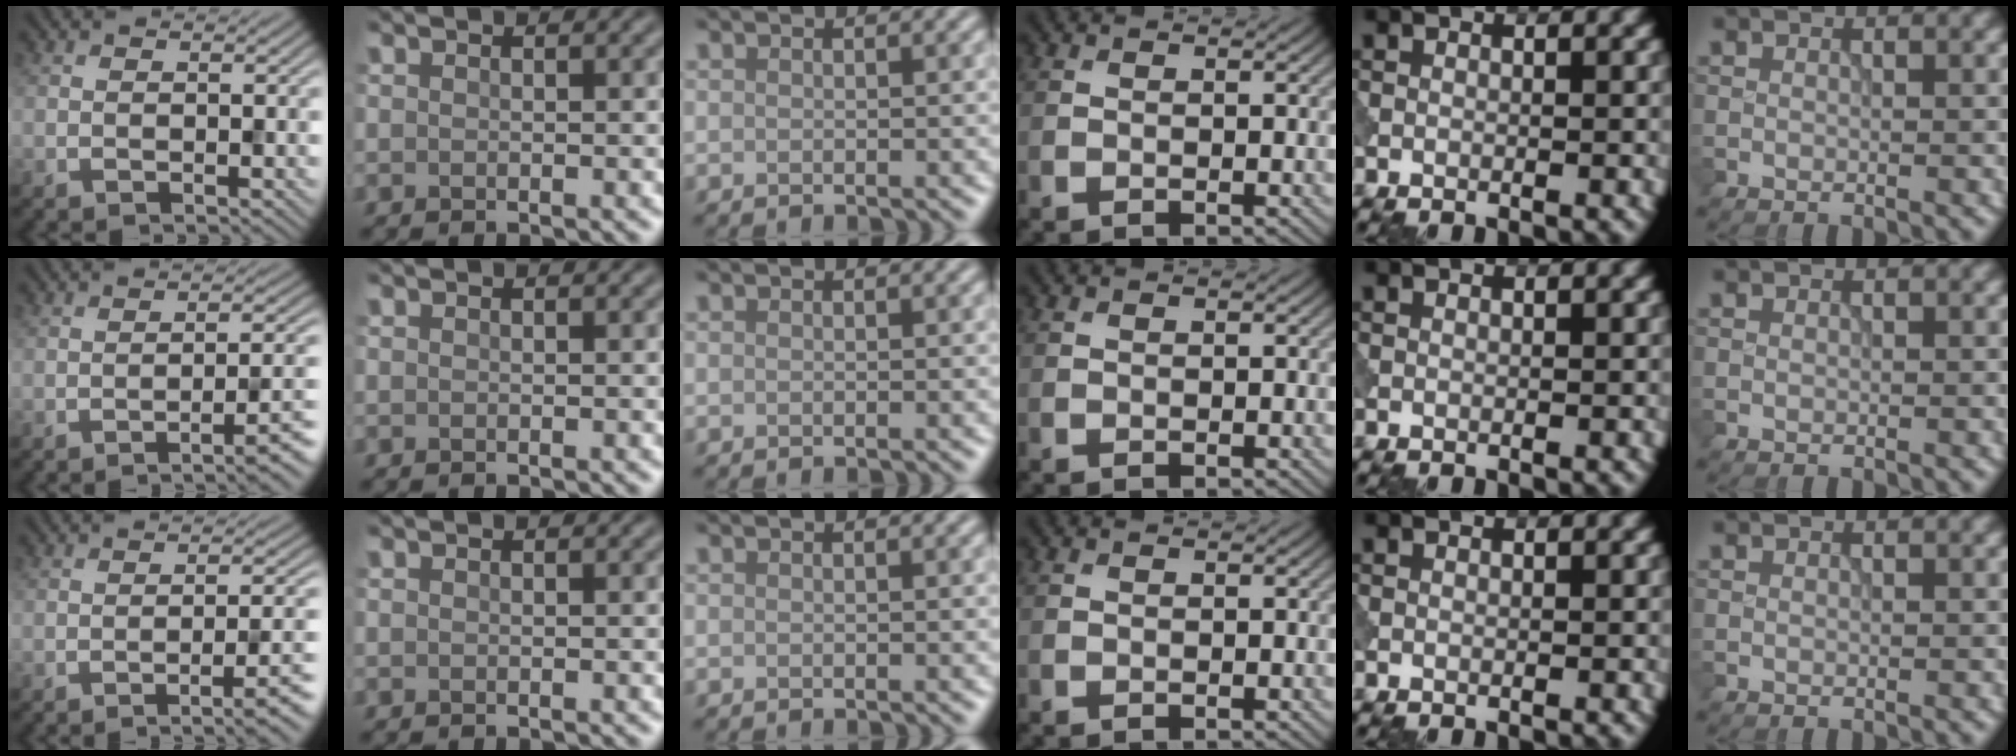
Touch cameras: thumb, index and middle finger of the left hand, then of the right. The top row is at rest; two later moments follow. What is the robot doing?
{"motion": "dispense", "object": "syringe"}